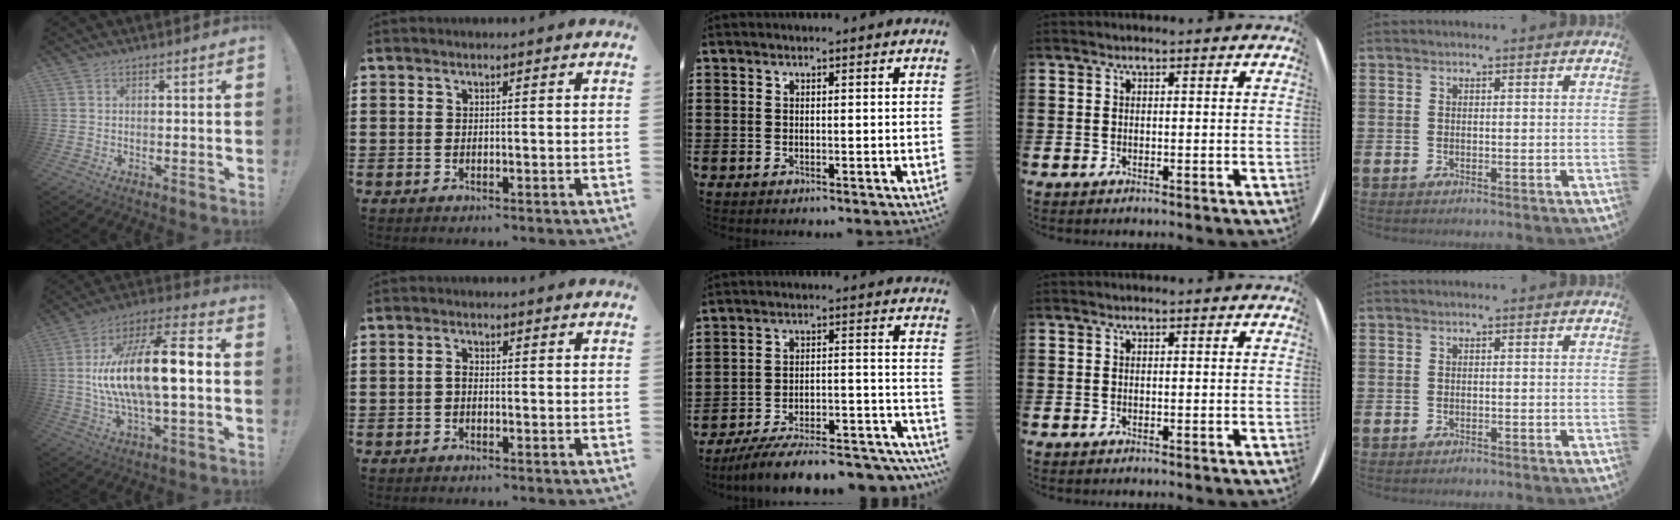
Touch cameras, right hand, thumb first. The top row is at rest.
{"thumb": {"total": 20.1, "force": [-0.1, 6.2, 19.1], "torque": [-0.350, 0.002, -0.007]}, "index": {"total": 1.3, "force": [-0.5, 0.6, 1.0], "torque": [-0.021, 0.000, -0.010]}, "middle": {"total": 8.8, "force": [-7.9, 0.8, 3.8], "torque": [-0.056, 0.007, -0.150]}}